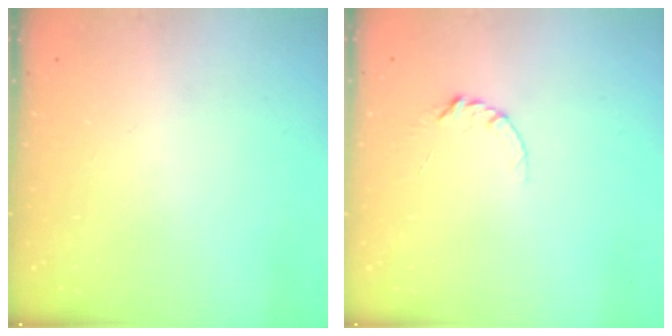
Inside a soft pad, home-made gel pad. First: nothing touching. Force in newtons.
{"total": 3.4, "press": 3.4, "slide": 0.4}